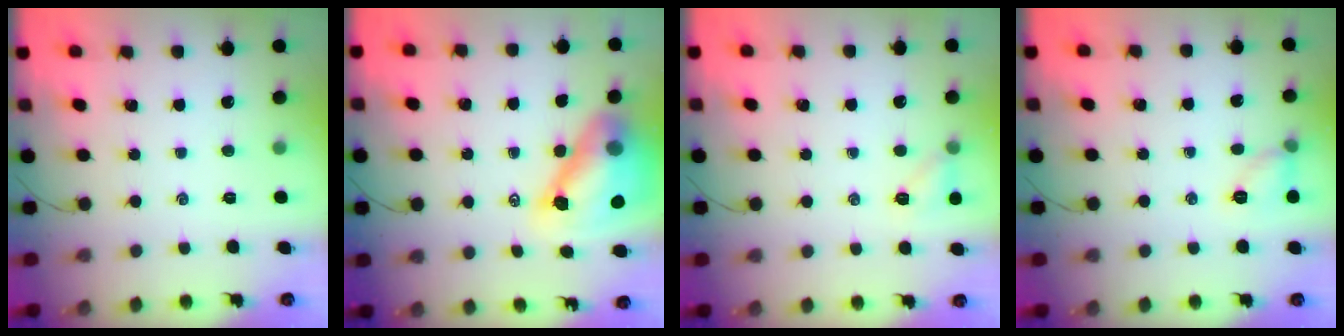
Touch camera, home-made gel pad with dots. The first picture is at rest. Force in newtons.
{"total": 14.8, "press": 14.1, "slide": 4.4}
{"total": 5.2, "press": 4.9, "slide": 1.5}
{"total": 6.7, "press": 6.7, "slide": 0.8}